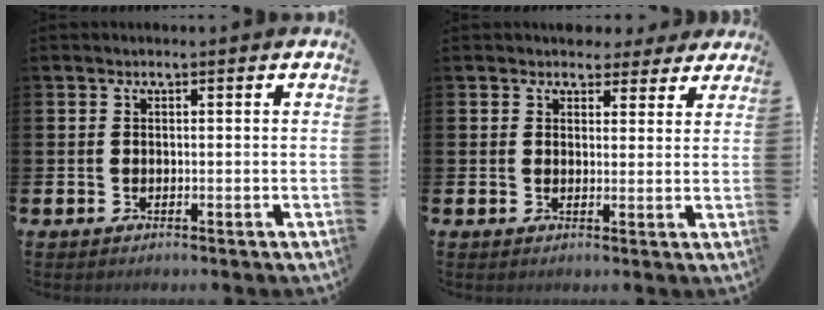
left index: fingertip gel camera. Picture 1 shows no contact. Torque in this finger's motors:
{"motor_torque": [1.13, -1.01, 0.21, 0.01]}